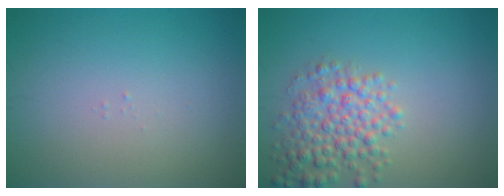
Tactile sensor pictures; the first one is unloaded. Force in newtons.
{"total": 4.5, "press": 4.5, "slide": 0.1}